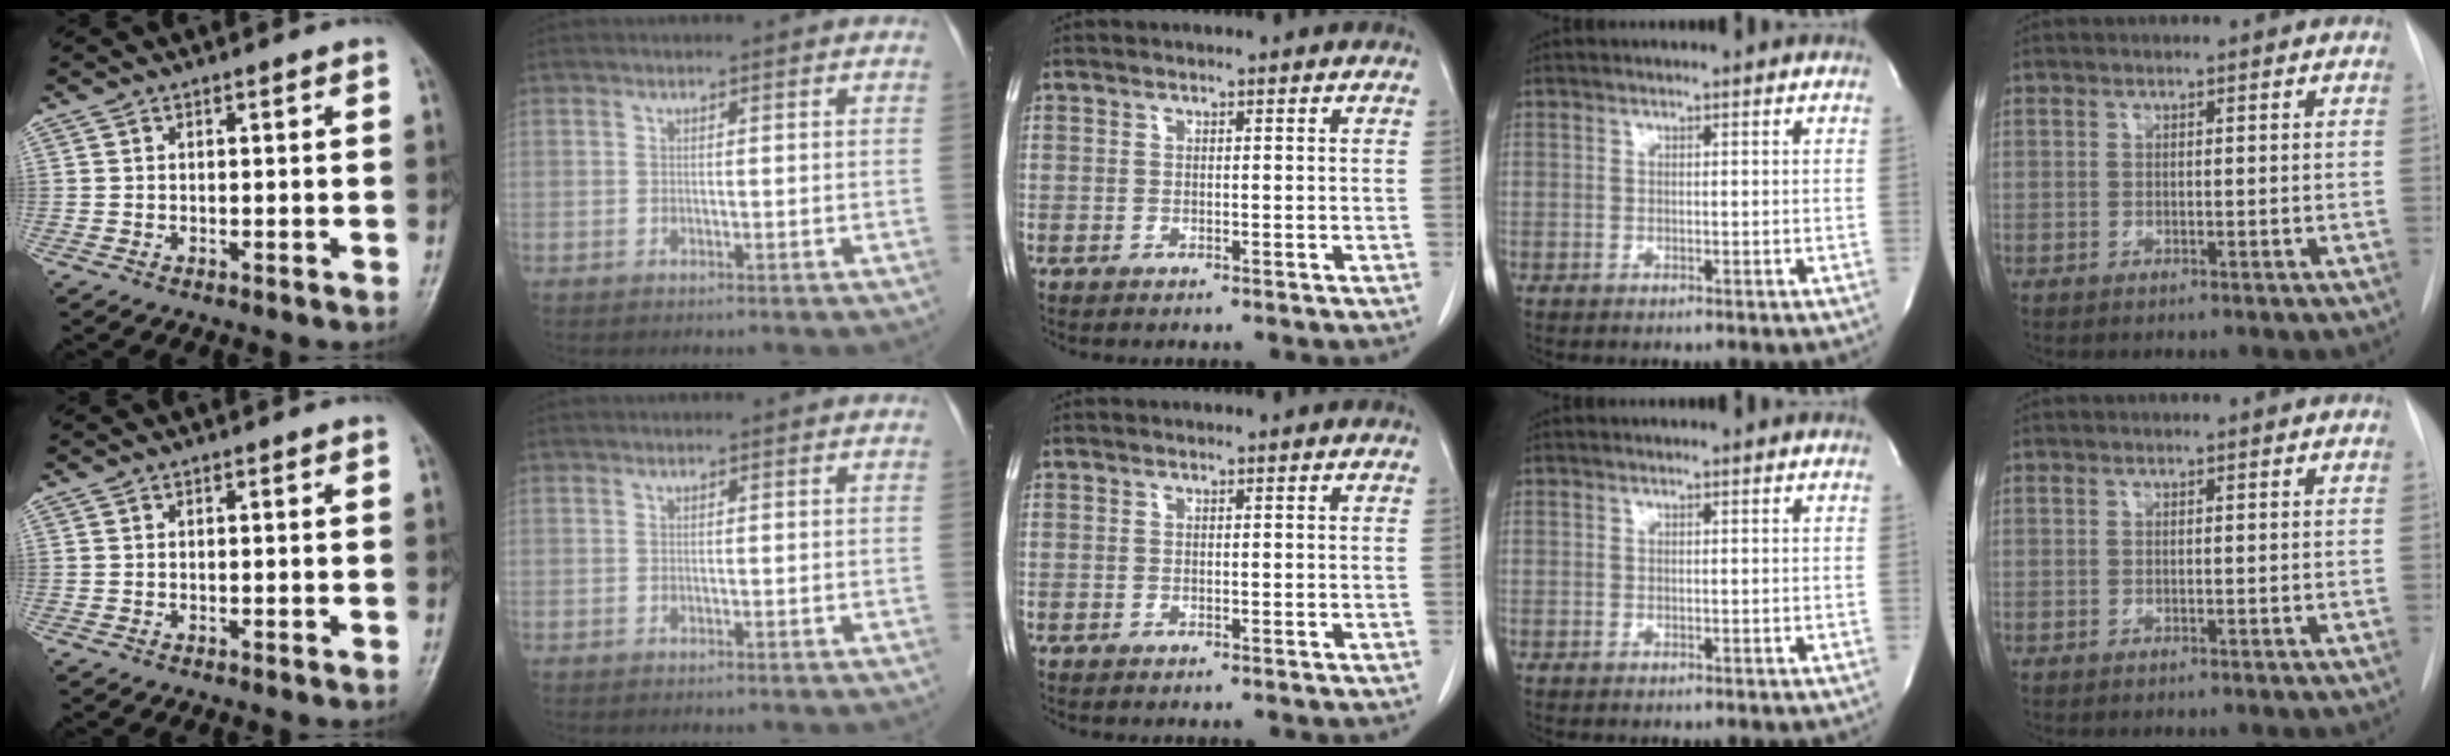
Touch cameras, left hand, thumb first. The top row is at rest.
{}